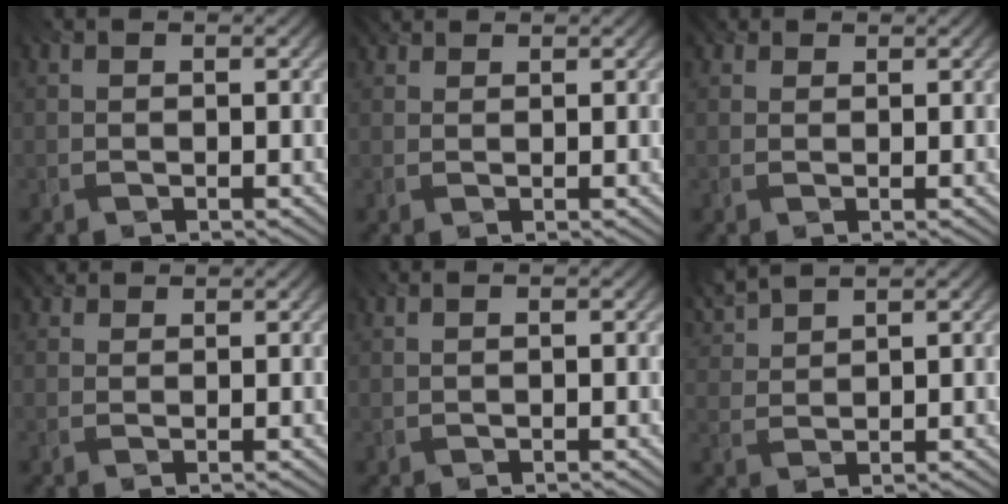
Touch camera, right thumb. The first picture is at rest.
{"total": 1.7, "force": [1.5, 0.6, 0.6], "torque": [-0.014, 0.004, 0.027]}
{"total": 1.9, "force": [1.3, 1.1, 0.7], "torque": [-0.016, 0.002, 0.022]}
{"total": 2.1, "force": [1.8, 0.8, 0.7], "torque": [-0.017, 0.003, 0.030]}
{"total": 0.8, "force": [0.6, -0.1, 0.6], "torque": [-0.003, -0.003, 0.003]}
{"total": 4.5, "force": [3.6, 1.2, 2.3], "torque": [-0.062, 0.012, 0.070]}